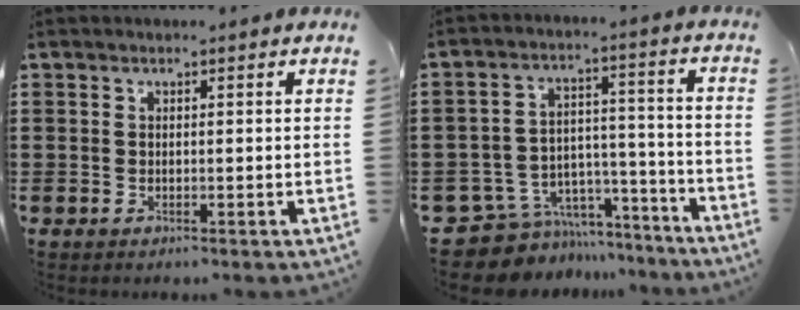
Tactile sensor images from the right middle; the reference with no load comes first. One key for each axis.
{"total": 7.9, "fx": -6.7, "fy": 4.0, "fz": 1.2, "tx": -0.032, "ty": 0.016, "tz": -0.127}